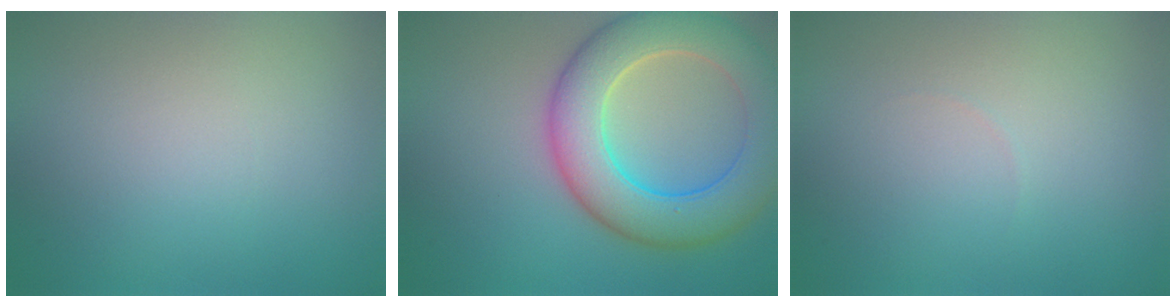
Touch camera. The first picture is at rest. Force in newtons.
{"total": 9.0, "press": 9.0, "slide": 0.6}
{"total": 0.0}